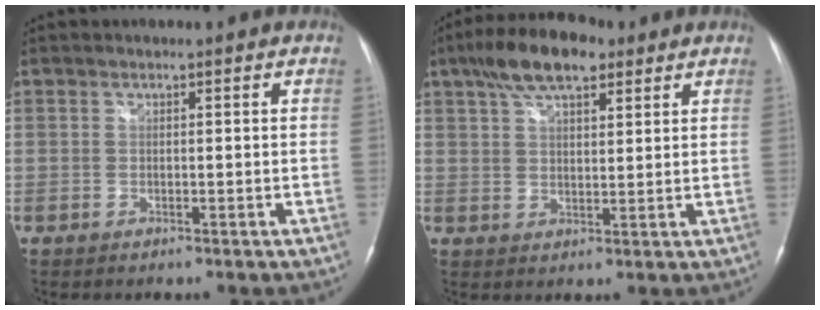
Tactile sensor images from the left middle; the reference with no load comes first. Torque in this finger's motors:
{"motor_torque": [0.70, -0.26, 0.01, 0.04]}